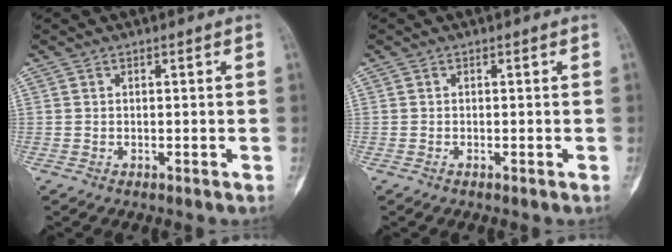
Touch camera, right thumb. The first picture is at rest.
{"total": 0.0}